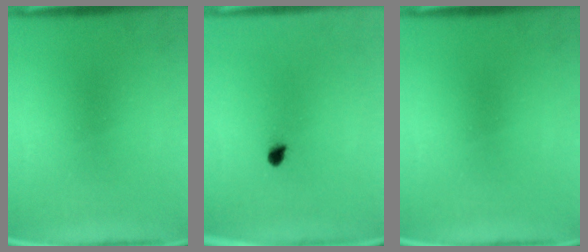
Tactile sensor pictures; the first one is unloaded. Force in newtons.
{"total": 1.8}
{"total": 0.0}